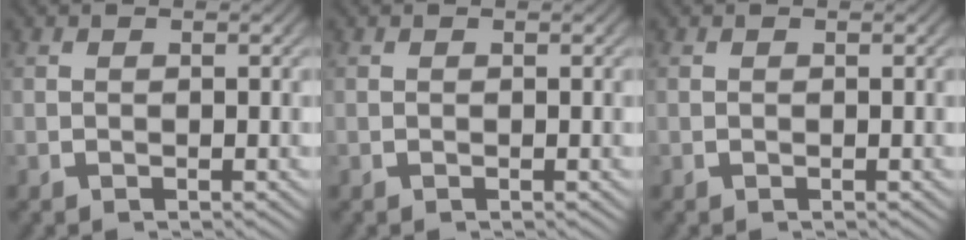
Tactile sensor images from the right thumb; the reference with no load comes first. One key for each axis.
{"total": 0.0}
{"total": 0.0}